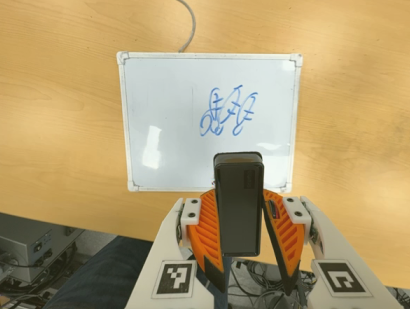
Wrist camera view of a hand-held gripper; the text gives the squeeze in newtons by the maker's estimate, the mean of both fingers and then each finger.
{"total": 6.3, "left": 5.9, "right": 6.6}